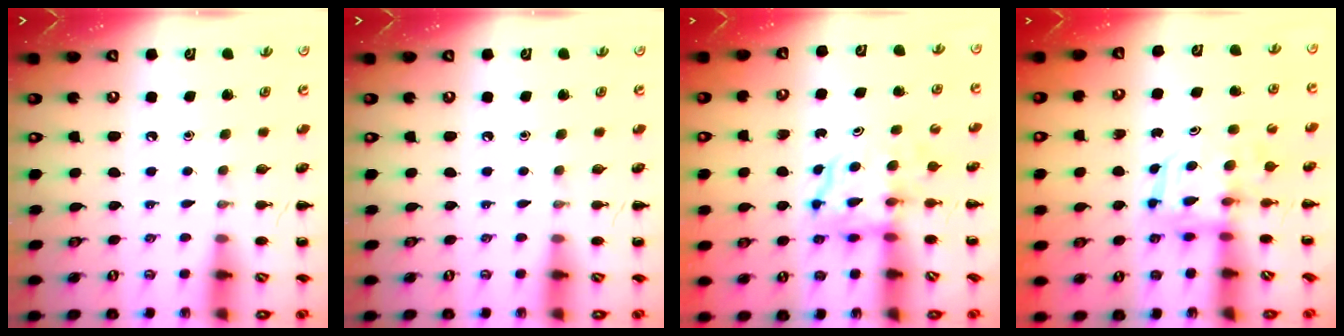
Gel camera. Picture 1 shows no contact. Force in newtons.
{"total": 0.0}
{"total": 3.9, "press": 3.9, "slide": 0.4}
{"total": 2.9, "press": 2.9, "slide": 0.3}